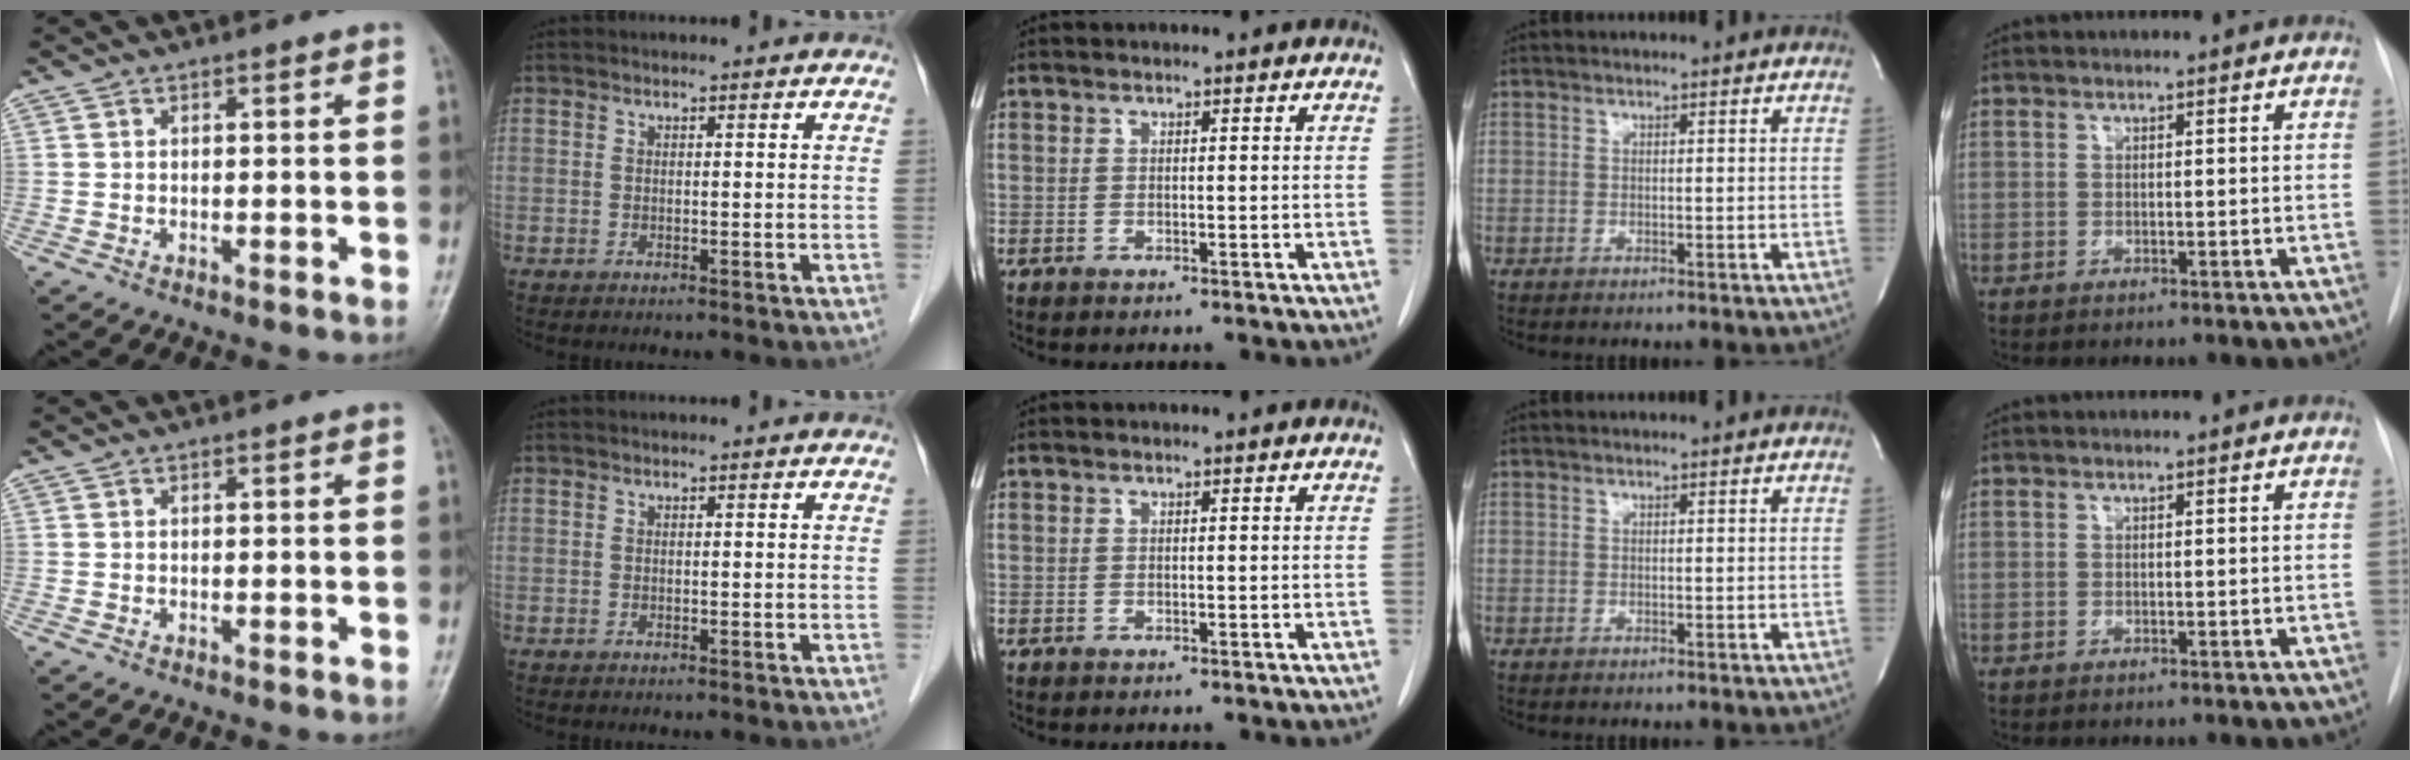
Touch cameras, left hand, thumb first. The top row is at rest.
{}